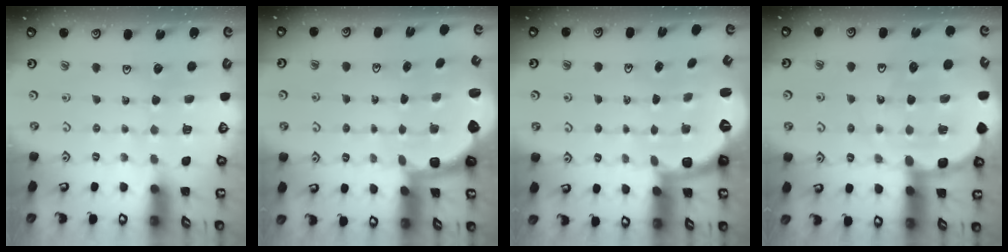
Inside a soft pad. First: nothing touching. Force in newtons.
{"total": 2.6, "press": 2.0, "slide": 1.7}
{"total": 2.6, "press": 1.4, "slide": 2.2}
{"total": 11.8, "press": 11.6, "slide": 2.1}